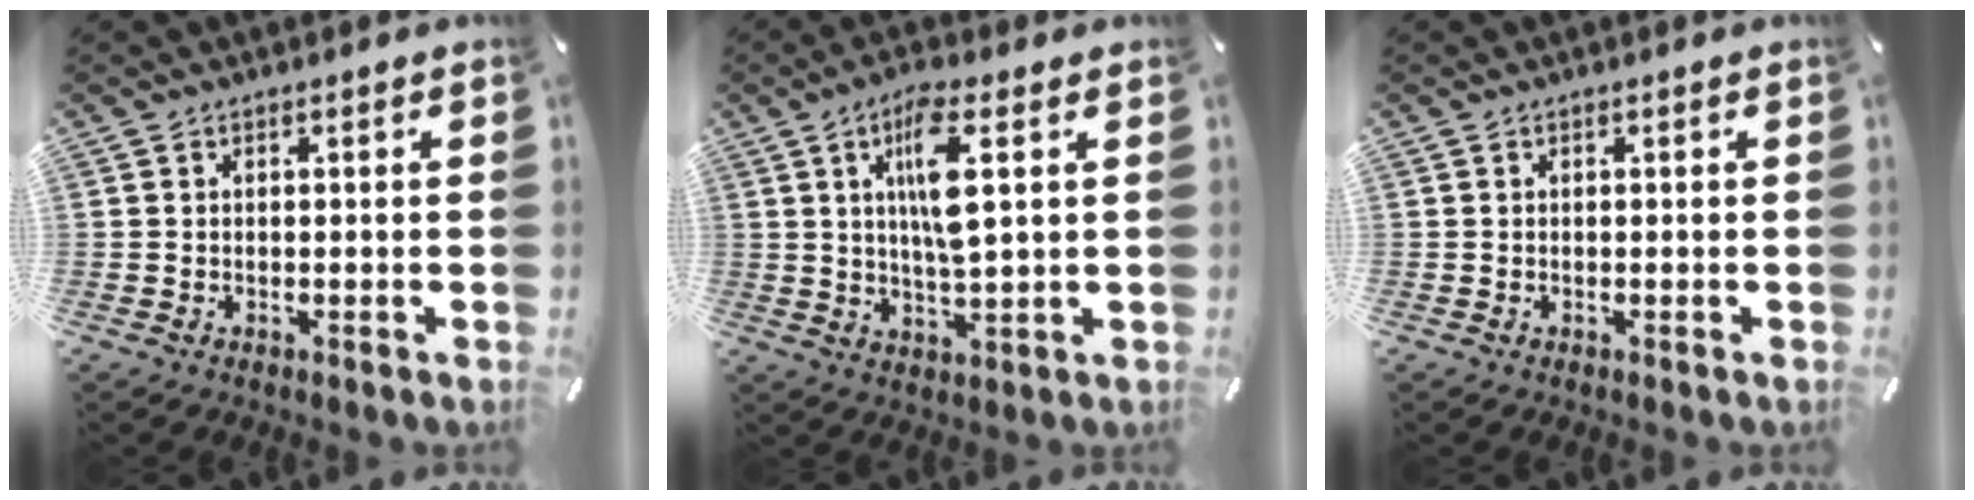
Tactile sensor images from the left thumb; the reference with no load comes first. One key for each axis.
{"total": 10.3, "fx": 3.2, "fy": 2.5, "fz": 9.5, "tx": -0.178, "ty": -0.005, "tz": 0.047}
{"total": 0.0}